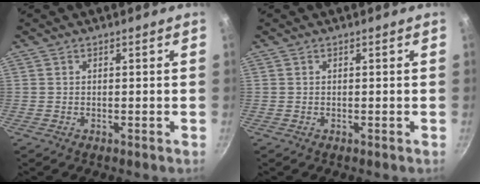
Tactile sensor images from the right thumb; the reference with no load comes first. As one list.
[{"total": 0.0}]